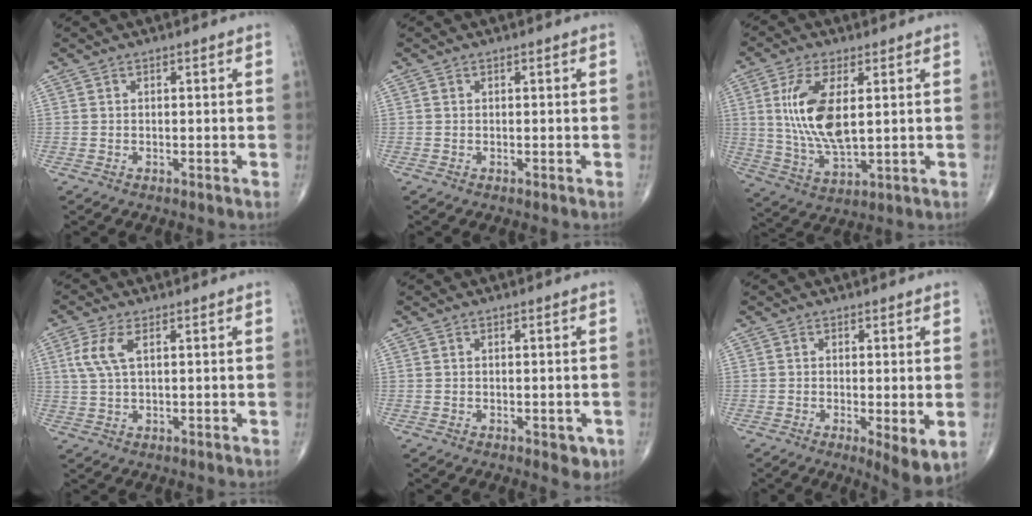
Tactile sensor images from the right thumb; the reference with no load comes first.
{"total": 0.0}
{"total": 12.8, "force": [2.5, 5.4, 11.3], "torque": [-0.234, -0.019, 0.057]}
{"total": 5.3, "force": [1.7, 2.1, 4.5], "torque": [-0.115, 0.006, 0.037]}
{"total": 2.2, "force": [-0.7, 1.1, 1.8], "torque": [-0.012, -0.002, -0.005]}
{"total": 5.7, "force": [-1.0, 1.4, 5.4], "torque": [-0.087, -0.020, -0.017]}